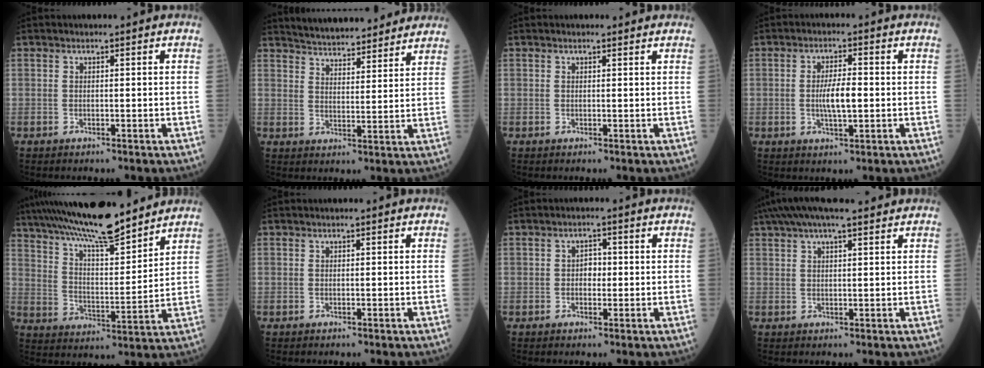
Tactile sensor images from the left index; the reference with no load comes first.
{"total": 16.2, "force": [14.9, 3.1, 5.7], "torque": [-0.078, 0.014, 0.209]}
{"total": 1.5, "force": [1.4, 0.5, 0.4], "torque": [-0.015, 0.010, 0.018]}
{"total": 4.8, "force": [-0.4, 1.3, 4.6], "torque": [-0.094, -0.002, -0.006]}
{"total": 19.1, "force": [16.0, 2.7, 10.0], "torque": [-0.183, 0.018, 0.271]}
{"total": 0.0}
{"total": 2.1, "force": [-0.1, 1.5, 1.5], "torque": [-0.026, 0.005, -0.001]}
{"total": 10.8, "force": [8.6, 2.1, 6.3], "torque": [-0.112, 0.050, 0.140]}